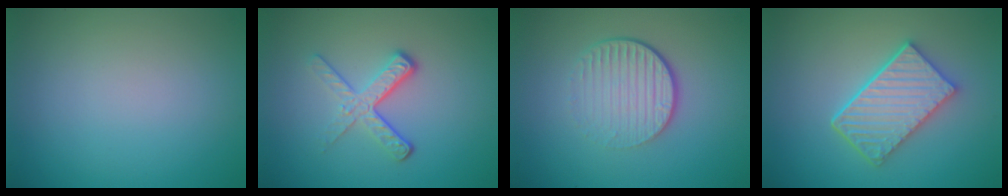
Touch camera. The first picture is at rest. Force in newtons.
{"total": 3.7, "press": 2.3, "slide": 3.0}
{"total": 4.5, "press": 2.8, "slide": 3.5}
{"total": 5.3, "press": 4.3, "slide": 3.2}